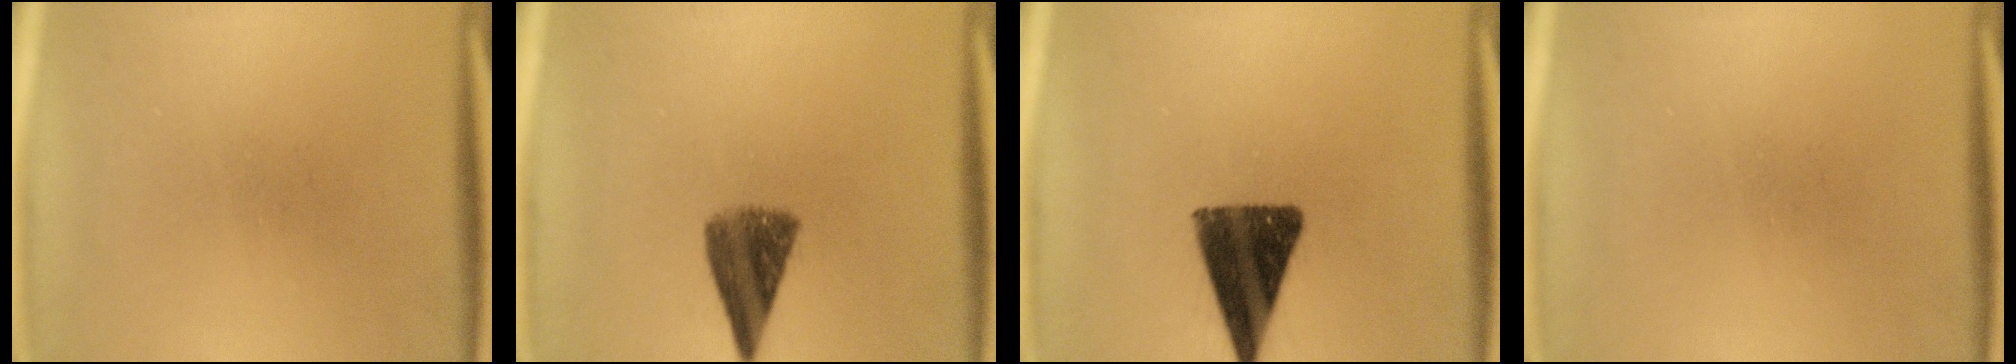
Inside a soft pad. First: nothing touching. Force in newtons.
{"total": 7.3}
{"total": 13.1}
{"total": 0.0}